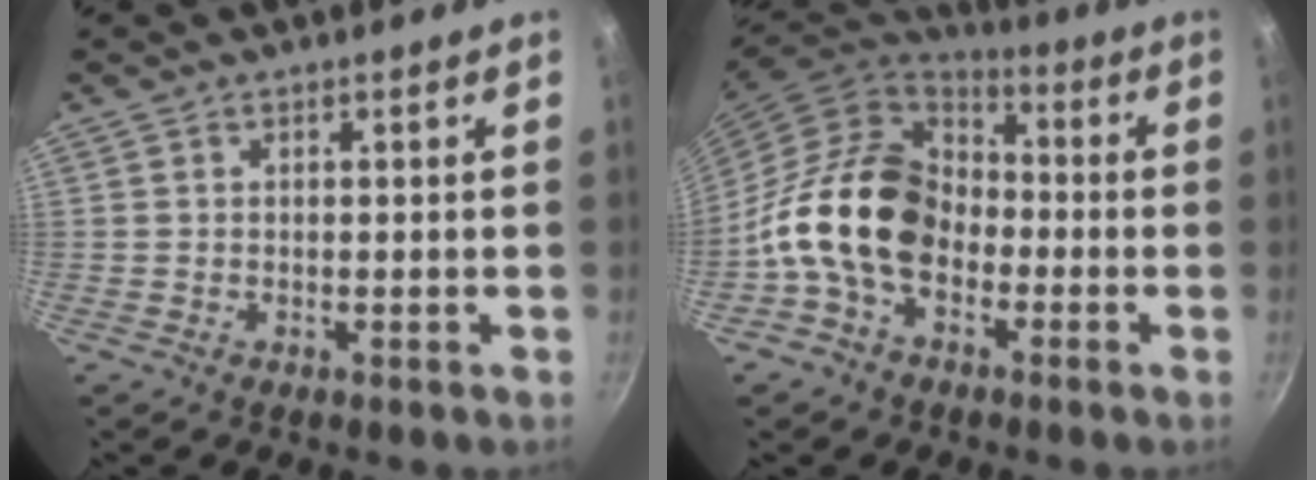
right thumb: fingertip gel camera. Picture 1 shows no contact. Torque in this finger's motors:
{"motor_torque": [2.61, 2.40, 1.35, -1.42, 0.26]}